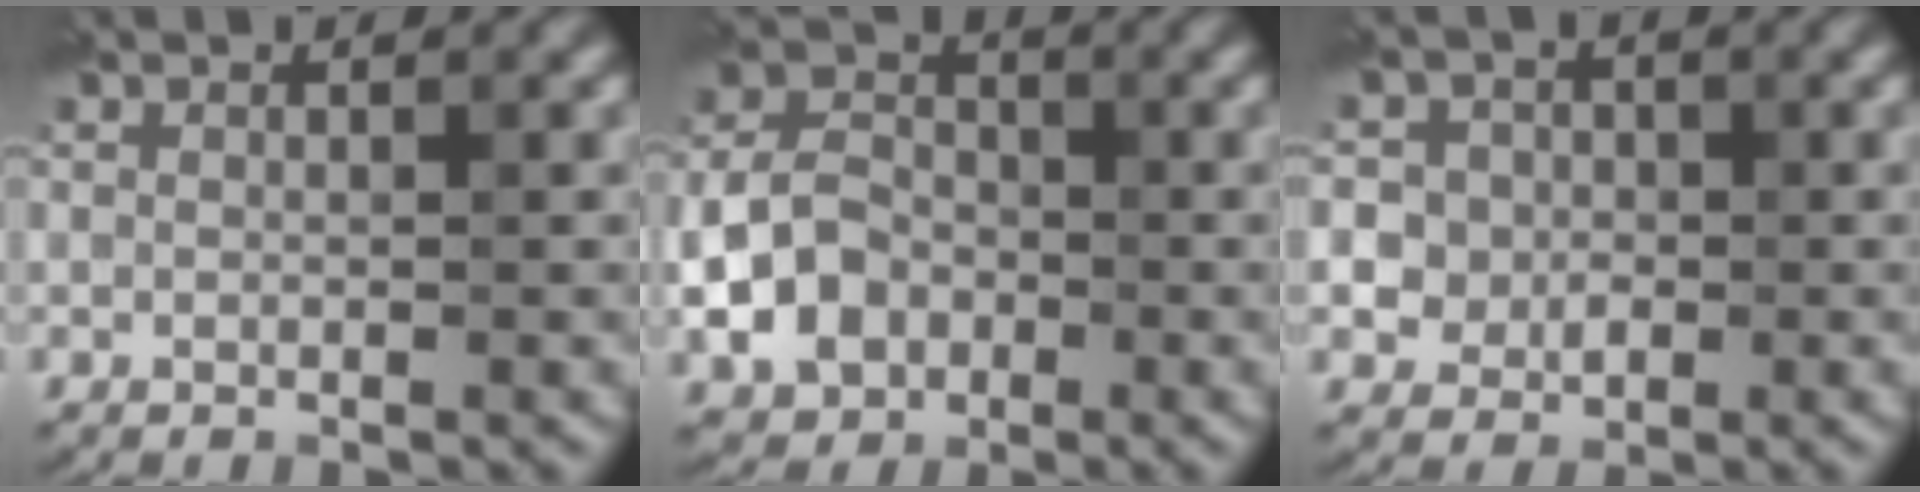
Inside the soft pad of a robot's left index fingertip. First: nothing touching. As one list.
[{"total": 5.3, "force": [-1.5, 4.2, 2.9], "torque": [-0.059, 0.003, -0.035]}, {"total": 6.0, "force": [0.5, 5.7, 2.0], "torque": [-0.029, 0.037, -0.012]}]